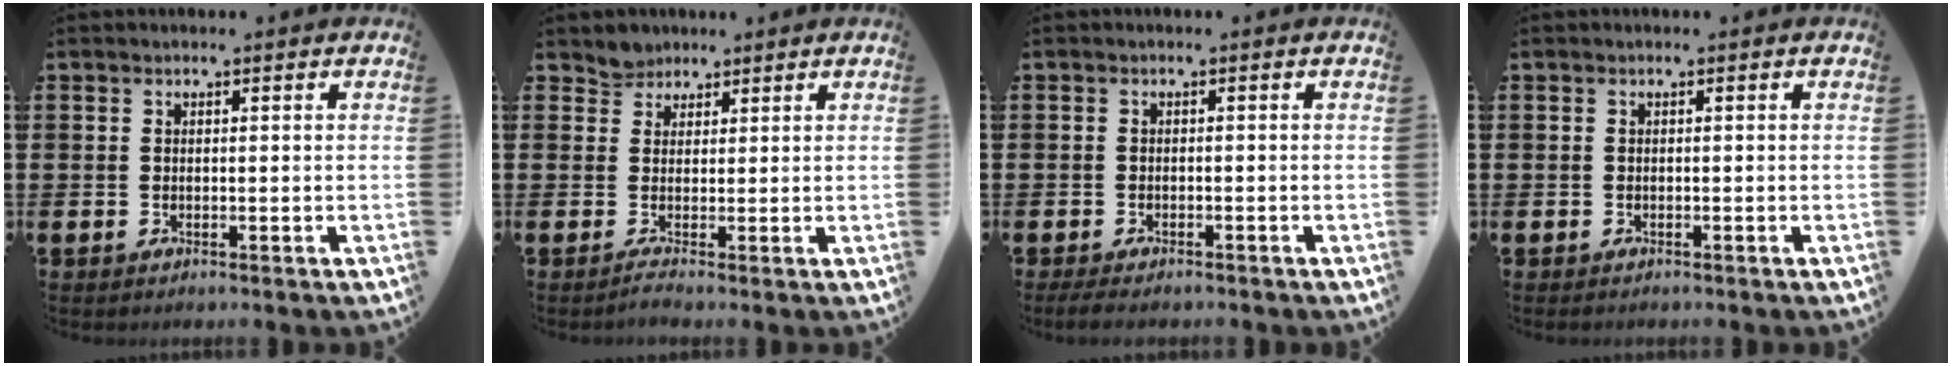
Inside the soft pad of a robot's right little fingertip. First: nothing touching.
{"total": 2.4, "force": [2.0, 1.3, 0.0], "torque": [-0.002, -0.007, 0.036]}
{"total": 1.1, "force": [-0.9, 0.3, 0.6], "torque": [-0.013, -0.001, -0.018]}
{"total": 0.0}